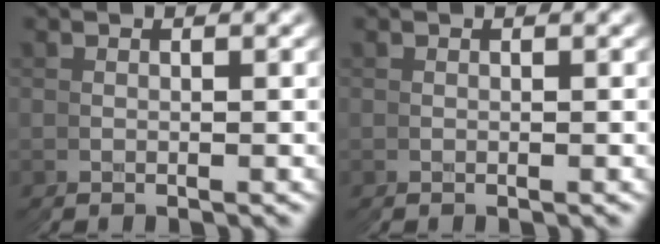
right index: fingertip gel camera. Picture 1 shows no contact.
{"total": 0.0}